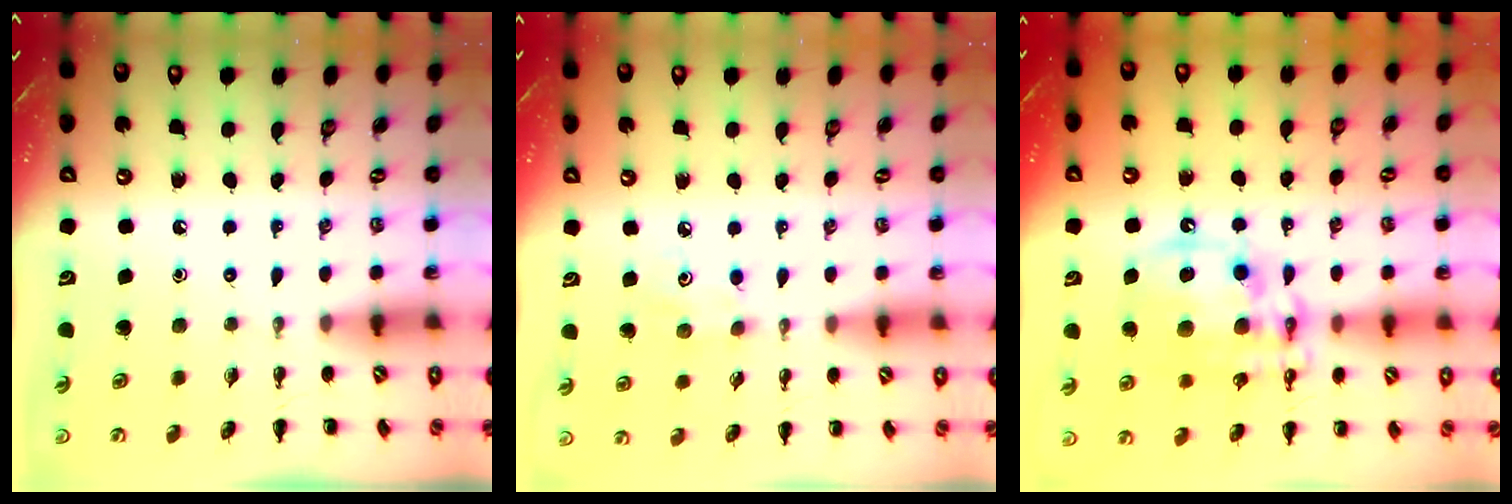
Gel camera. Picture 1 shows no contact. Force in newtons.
{"total": 3.4, "press": 3.3, "slide": 0.9}
{"total": 14.3, "press": 13.9, "slide": 3.0}